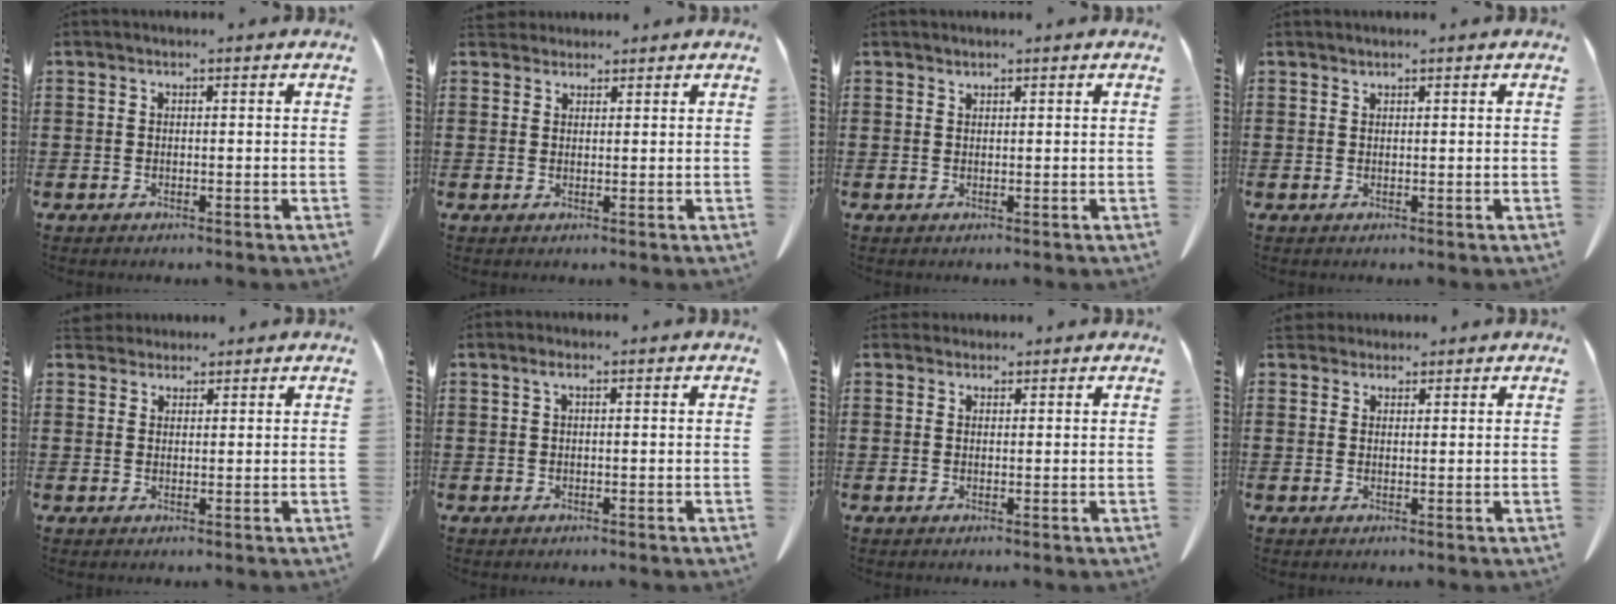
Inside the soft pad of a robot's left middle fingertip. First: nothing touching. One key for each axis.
{"total": 2.2, "fx": 2.1, "fy": 0.7, "fz": 0.2, "tx": -0.011, "ty": 0.000, "tz": 0.043}
{"total": 0.6, "fx": 0.6, "fy": -0.1, "fz": 0.0, "tx": -0.003, "ty": -0.004, "tz": 0.015}
{"total": 0.6, "fx": 0.6, "fy": -0.1, "fz": 0.0, "tx": -0.003, "ty": -0.004, "tz": 0.013}
{"total": 2.4, "fx": 2.3, "fy": 0.7, "fz": 0.2, "tx": -0.011, "ty": -0.003, "tz": 0.046}
{"total": 1.0, "fx": 0.2, "fy": 0.0, "fz": 1.0, "tx": -0.021, "ty": -0.002, "tz": 0.006}
{"total": 1.2, "fx": 1.2, "fy": 0.4, "fz": 0.0, "tx": -0.005, "ty": -0.001, "tz": 0.025}
{"total": 2.4, "fx": 2.2, "fy": 0.9, "fz": 0.4, "tx": -0.016, "ty": 0.000, "tz": 0.044}